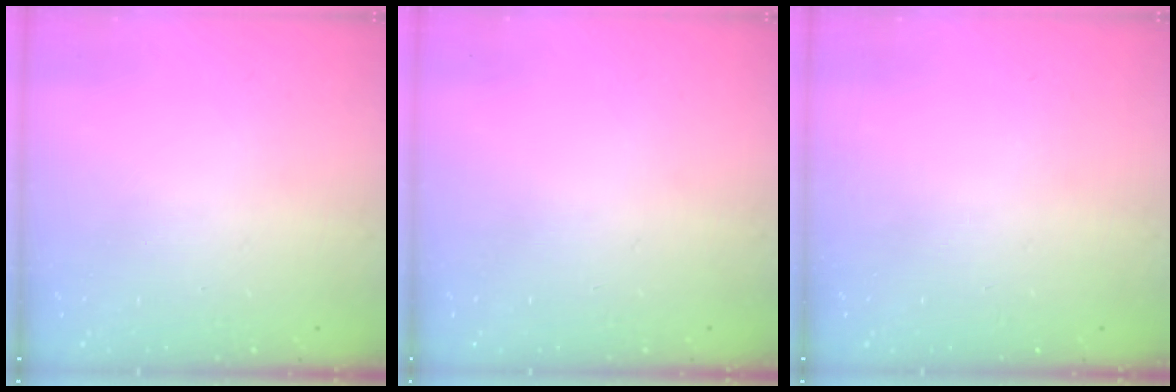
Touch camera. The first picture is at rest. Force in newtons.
{"total": 0.0}
{"total": 0.0}